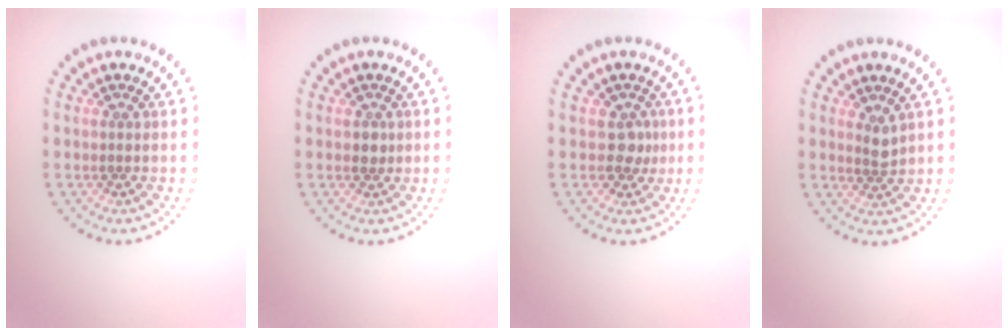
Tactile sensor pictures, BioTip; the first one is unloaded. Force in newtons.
{"total": 1.2, "press": 1.0, "slide": 0.5}
{"total": 1.9, "press": 1.5, "slide": 1.2}
{"total": 1.4, "press": 1.1, "slide": 0.8}